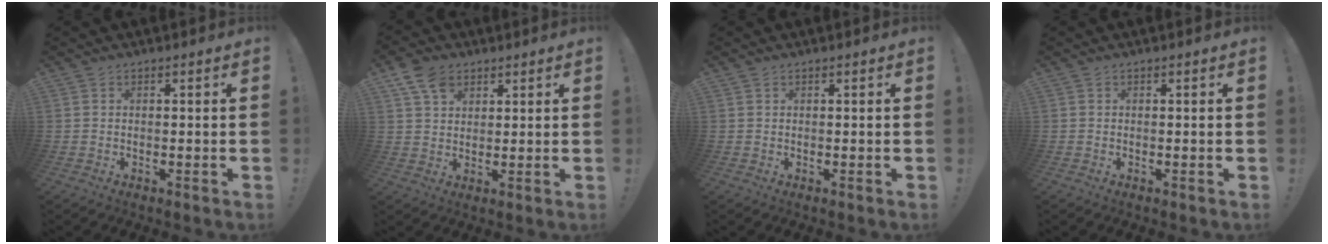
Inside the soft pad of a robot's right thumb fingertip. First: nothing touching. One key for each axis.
{"total": 7.8, "fx": 4.4, "fy": 5.3, "fz": 3.7, "tx": -0.067, "ty": -0.010, "tz": 0.087}
{"total": 0.0}
{"total": 0.0}